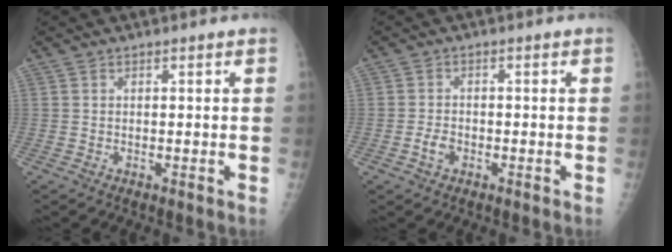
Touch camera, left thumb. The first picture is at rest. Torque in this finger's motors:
{"motor_torque": [-0.42, 0.31, 0.16, 0.16, 0.03]}